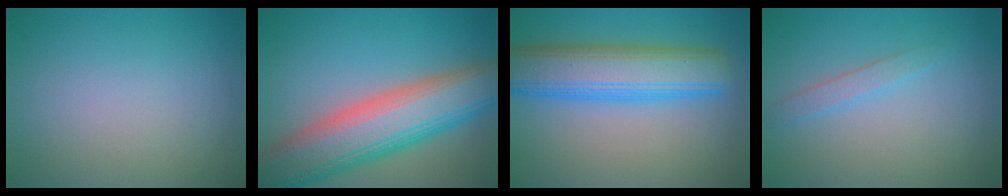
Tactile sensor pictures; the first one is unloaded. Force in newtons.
{"total": 10.8, "press": 10.7, "slide": 0.7}
{"total": 8.6, "press": 8.6, "slide": 0.3}
{"total": 1.5, "press": 1.5, "slide": 0.1}